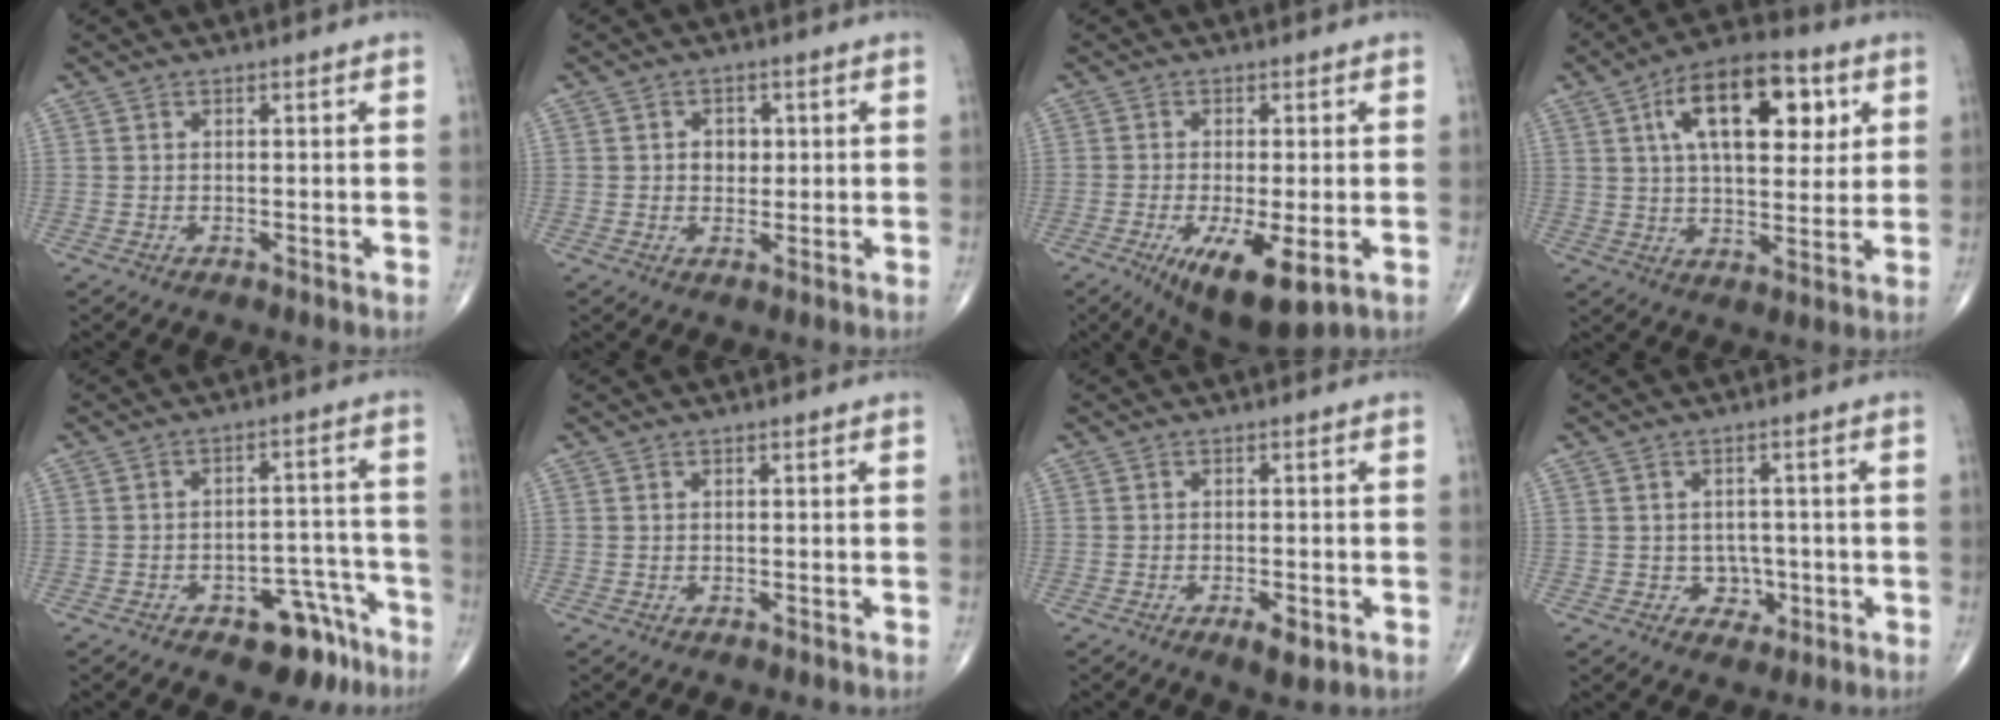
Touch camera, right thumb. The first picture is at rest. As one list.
[{"total": 3.5, "force": [0.5, 2.8, 2.0], "torque": [-0.005, 0.002, 0.005]}, {"total": 10.9, "force": [-3.8, 3.4, 9.6], "torque": [-0.159, -0.020, -0.053]}, {"total": 18.3, "force": [6.5, 9.0, 14.6], "torque": [-0.194, -0.004, 0.098]}, {"total": 9.3, "force": [-5.8, 4.8, 5.4], "torque": [-0.033, 0.050, -0.076]}, {"total": 0.0}, {"total": 3.3, "force": [-1.4, 1.2, 2.7], "torque": [-0.041, -0.001, -0.020]}, {"total": 3.7, "force": [-0.9, 3.3, 1.5], "torque": [0.009, 0.006, -0.009]}]